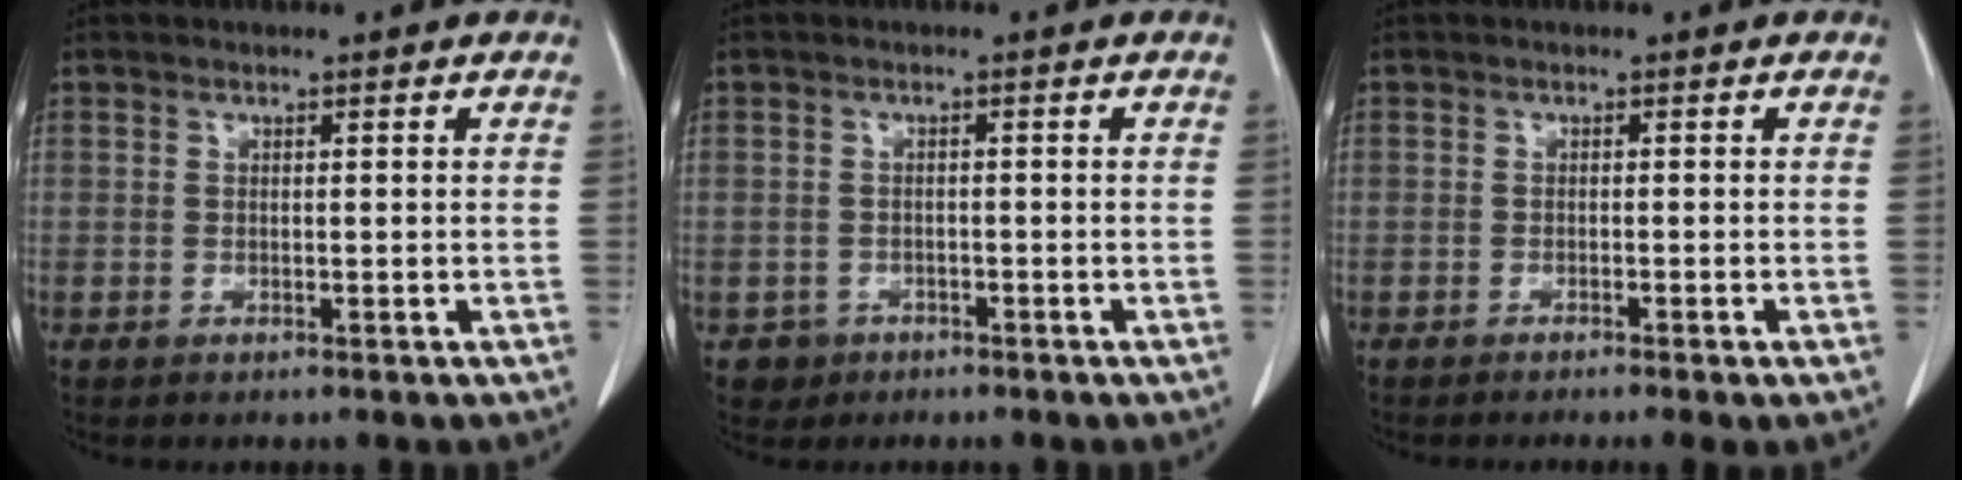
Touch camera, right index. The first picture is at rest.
{"total": 2.6, "force": [-1.3, 2.2, -0.2], "torque": [0.004, 0.011, -0.019]}
{"total": 3.4, "force": [-2.7, -0.3, 2.1], "torque": [-0.021, -0.005, -0.035]}